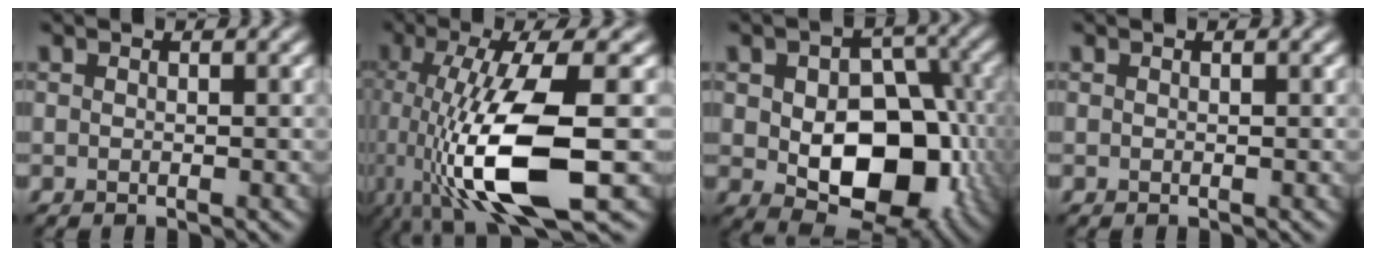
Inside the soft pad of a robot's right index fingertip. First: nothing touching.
{"total": 12.1, "force": [-3.2, 3.3, 11.2], "torque": [-0.216, -0.017, -0.057]}
{"total": 10.7, "force": [-1.6, 6.9, 8.0], "torque": [-0.116, -0.007, -0.018]}
{"total": 0.0}